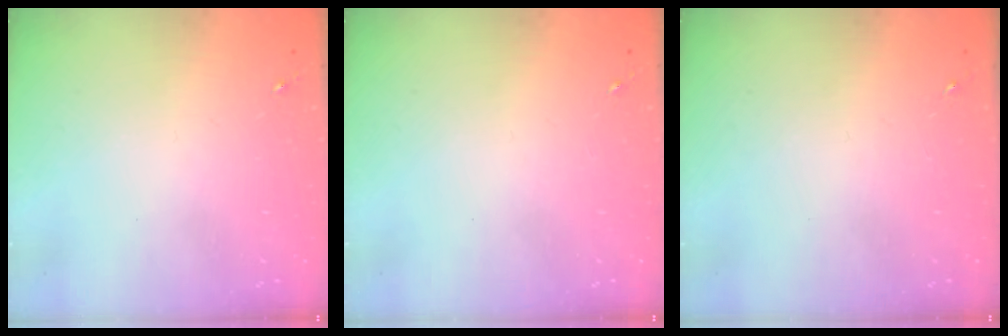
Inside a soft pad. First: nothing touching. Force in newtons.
{"total": 0.0}
{"total": 0.0}